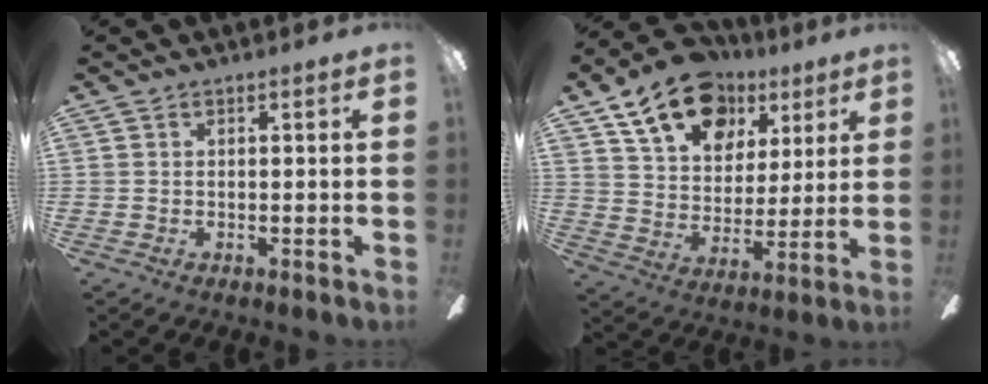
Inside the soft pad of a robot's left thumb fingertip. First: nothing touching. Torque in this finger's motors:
{"motor_torque": [0.35, 0.35, 1.36, -1.41, 0.20]}